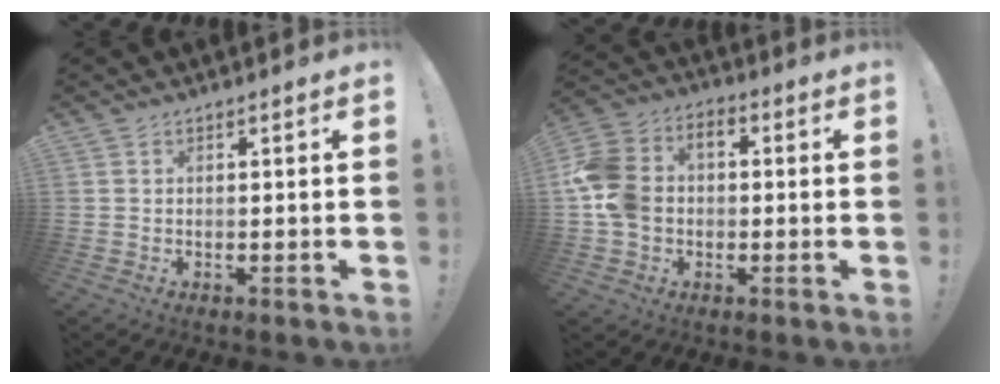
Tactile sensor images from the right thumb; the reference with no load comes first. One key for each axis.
{"total": 12.1, "fx": -1.2, "fy": 9.6, "fz": 7.1, "tx": -0.147, "ty": 0.015, "tz": -0.022}